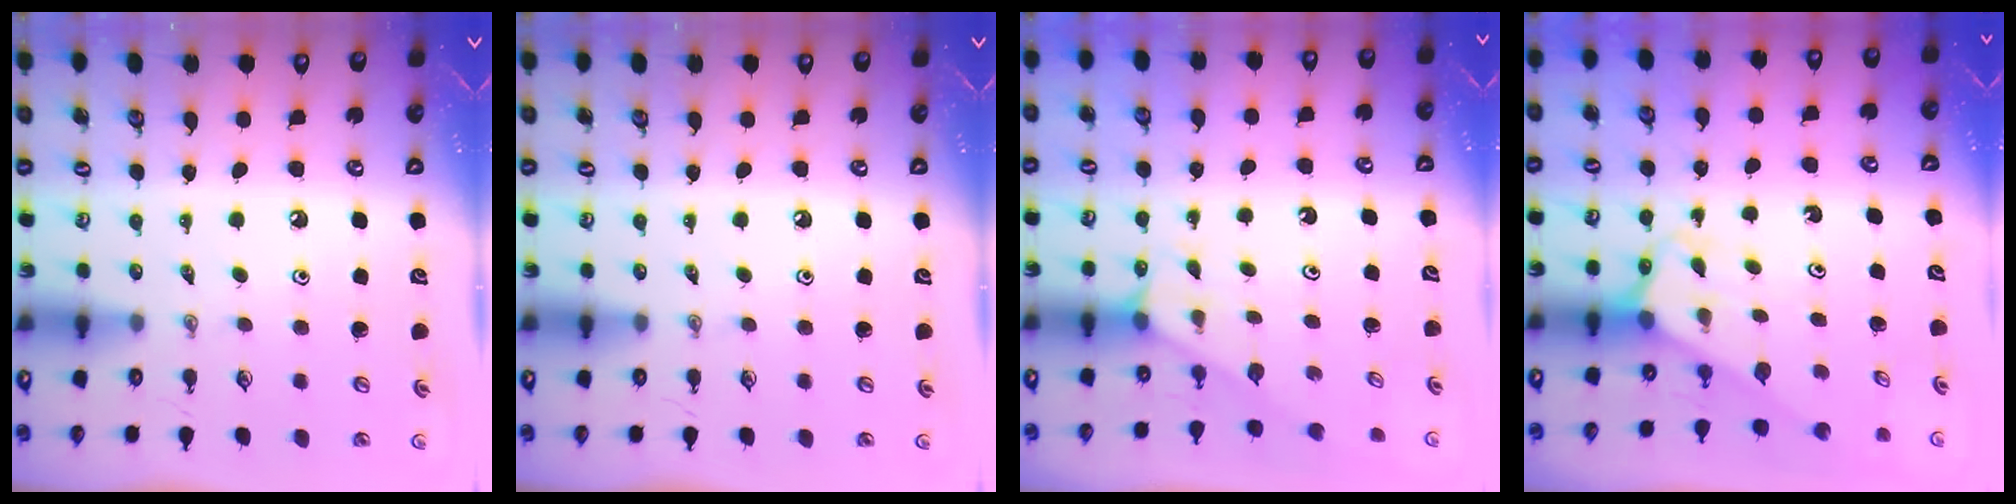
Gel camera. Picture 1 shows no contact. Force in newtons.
{"total": 0.0}
{"total": 2.1, "press": 2.1, "slide": 0.4}
{"total": 2.6, "press": 2.6, "slide": 0.2}